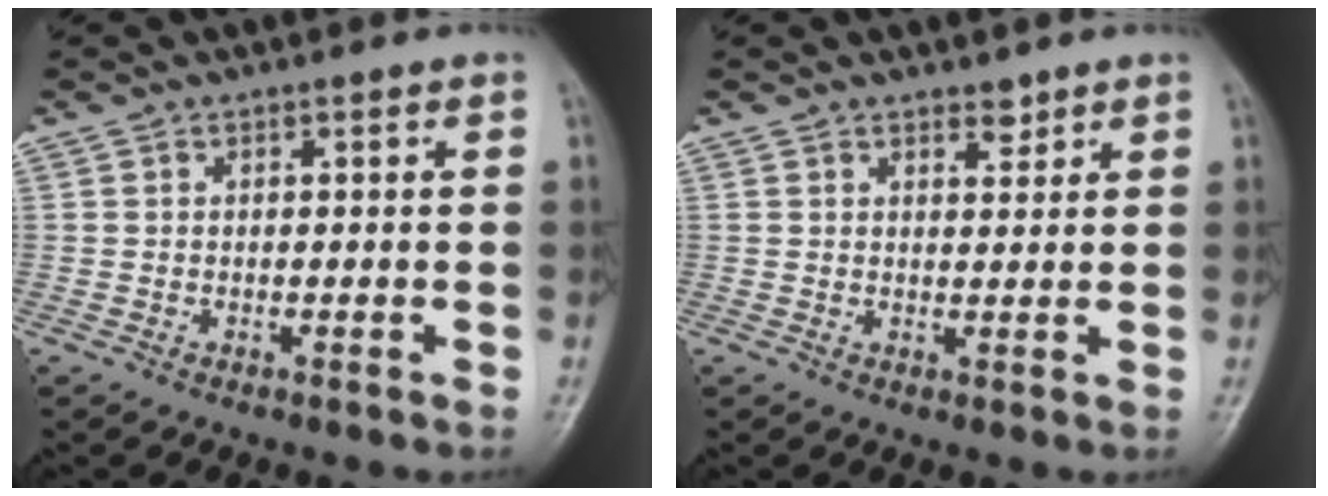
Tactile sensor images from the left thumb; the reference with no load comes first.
{"total": 2.2, "force": [1.7, 1.0, 1.0], "torque": [-0.005, -0.012, 0.027]}